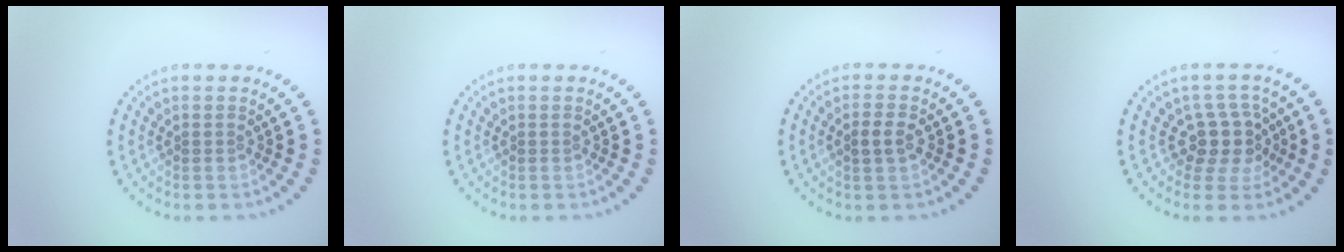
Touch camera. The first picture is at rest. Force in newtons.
{"total": 0.0}
{"total": 1.8, "press": 1.8, "slide": 0.4}
{"total": 3.4, "press": 2.6, "slide": 2.1}